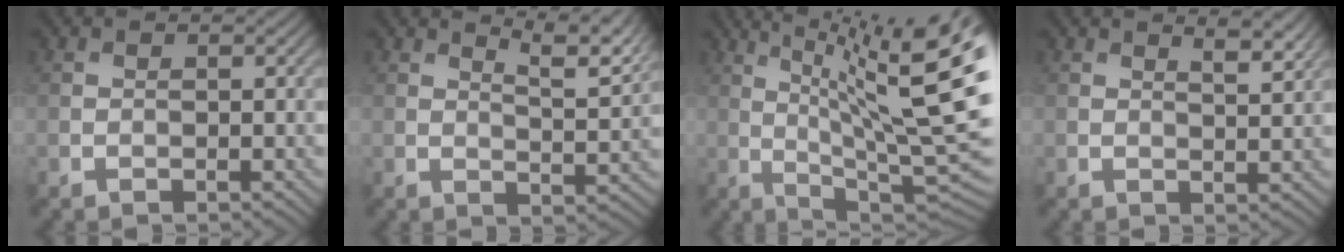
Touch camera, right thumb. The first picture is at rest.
{"total": 6.0, "force": [4.5, 1.2, 3.8], "torque": [-0.068, -0.008, 0.073]}
{"total": 18.1, "force": [5.9, 4.2, 16.5], "torque": [-0.229, 0.016, 0.100]}
{"total": 3.2, "force": [2.2, 0.7, 2.2], "torque": [-0.035, -0.004, 0.040]}